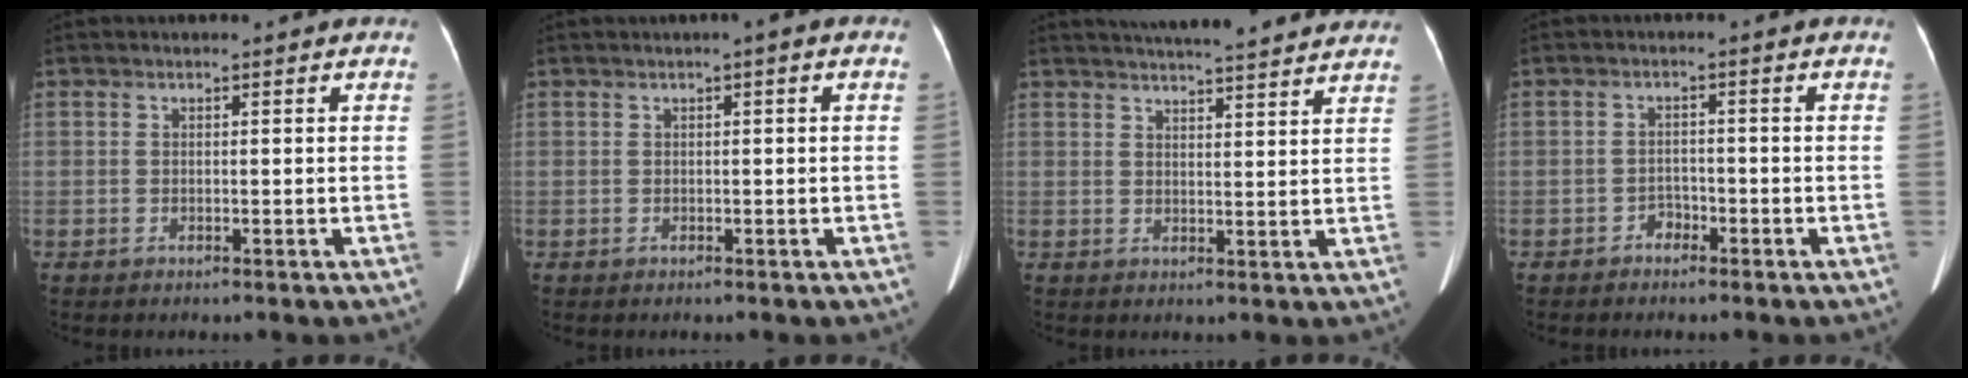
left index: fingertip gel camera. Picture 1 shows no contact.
{"total": 1.0, "force": [0.3, 0.2, 1.0], "torque": [-0.015, 0.007, 0.001]}
{"total": 15.7, "force": [14.3, 1.4, 6.4], "torque": [-0.092, 0.026, 0.180]}
{"total": 1.7, "force": [-1.3, 1.0, 0.4], "torque": [-0.005, 0.004, -0.022]}